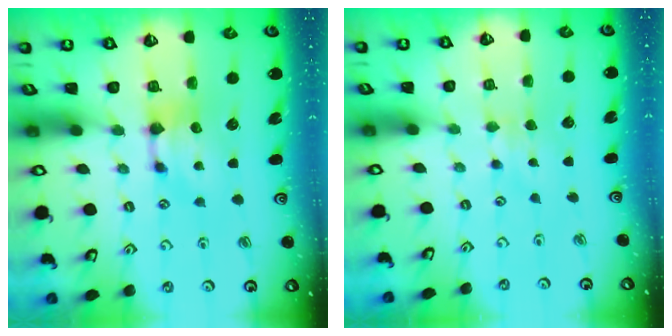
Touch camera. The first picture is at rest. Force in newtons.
{"total": 2.4, "press": 2.3, "slide": 0.5}